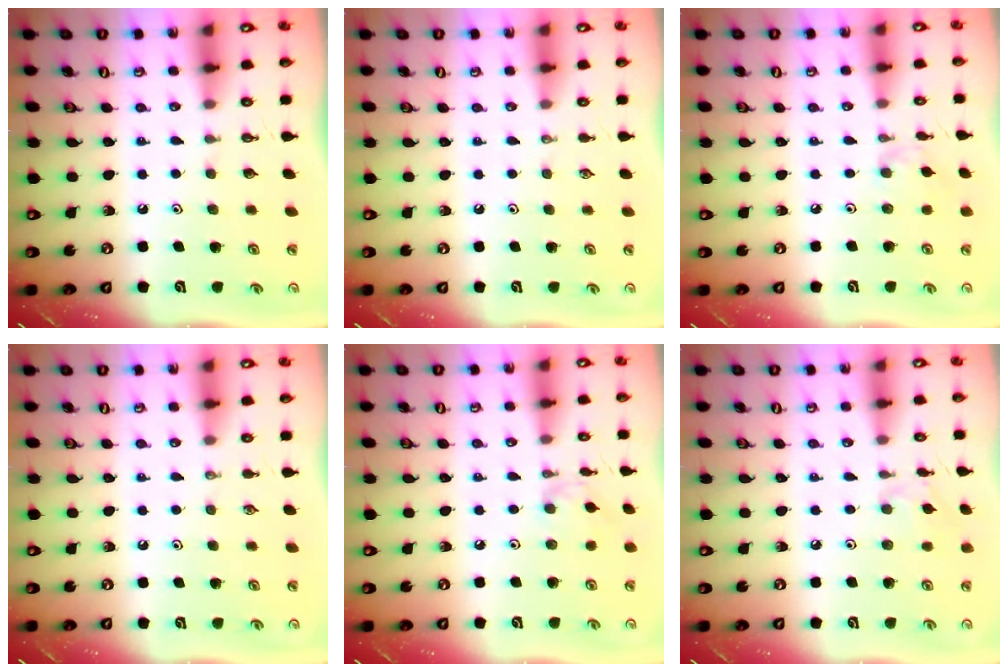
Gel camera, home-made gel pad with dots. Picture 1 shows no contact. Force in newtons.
{"total": 0.0}
{"total": 1.3, "press": 1.3, "slide": 0.4}
{"total": 0.0}
{"total": 3.0, "press": 3.0, "slide": 0.5}
{"total": 4.8, "press": 4.7, "slide": 0.7}